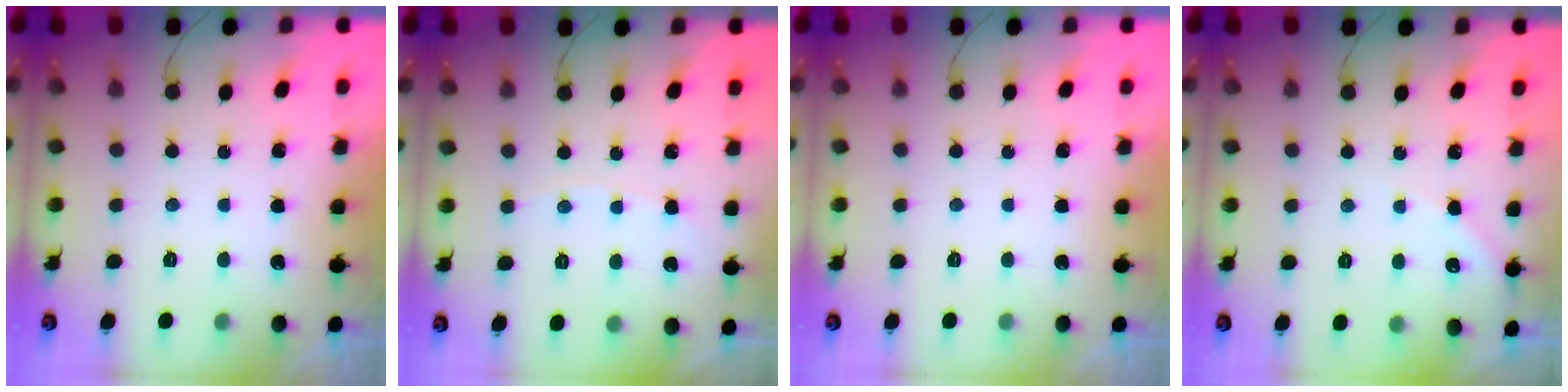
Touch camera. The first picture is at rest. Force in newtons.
{"total": 2.6, "press": 2.6, "slide": 0.2}
{"total": 0.0}
{"total": 3.1, "press": 3.1, "slide": 0.5}